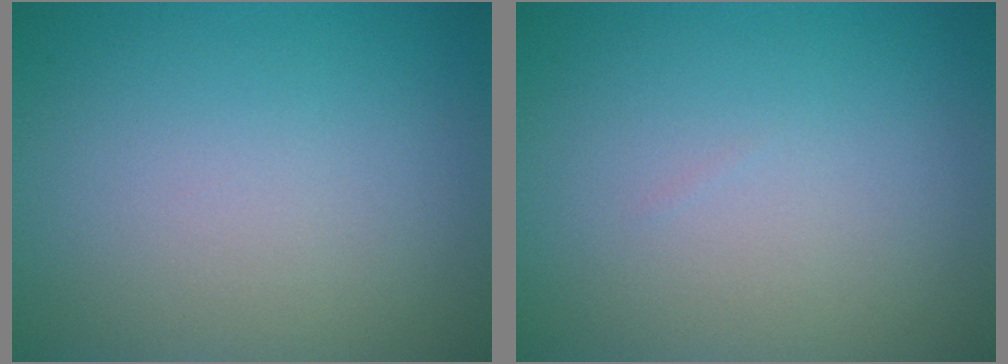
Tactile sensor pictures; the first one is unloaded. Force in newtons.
{"total": 0.0}